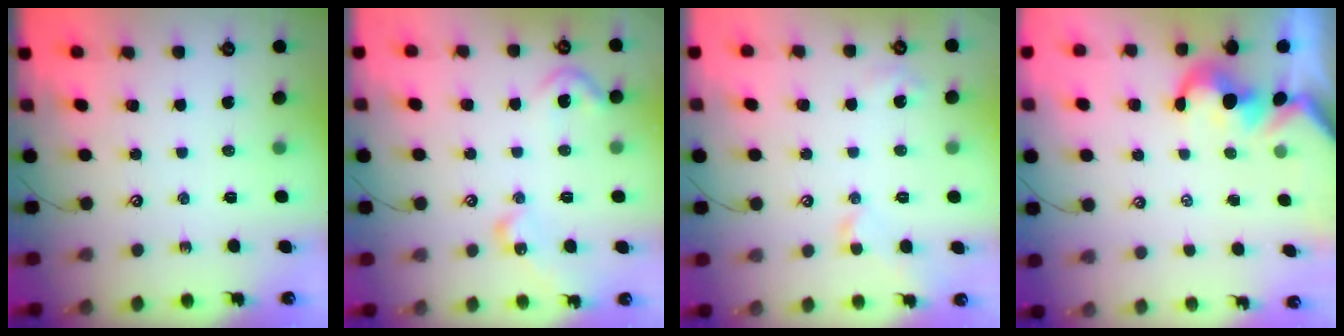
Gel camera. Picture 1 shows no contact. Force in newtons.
{"total": 8.5, "press": 8.4, "slide": 1.0}
{"total": 1.7, "press": 1.6, "slide": 0.6}
{"total": 1.4, "press": 1.1, "slide": 0.8}